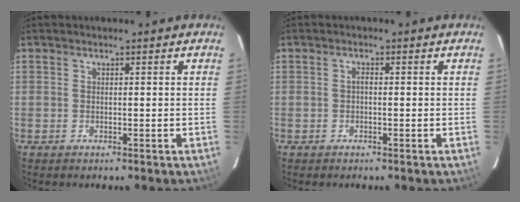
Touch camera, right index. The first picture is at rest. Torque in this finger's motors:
{"motor_torque": [0.25, 0.06, 0.09, 0.02]}